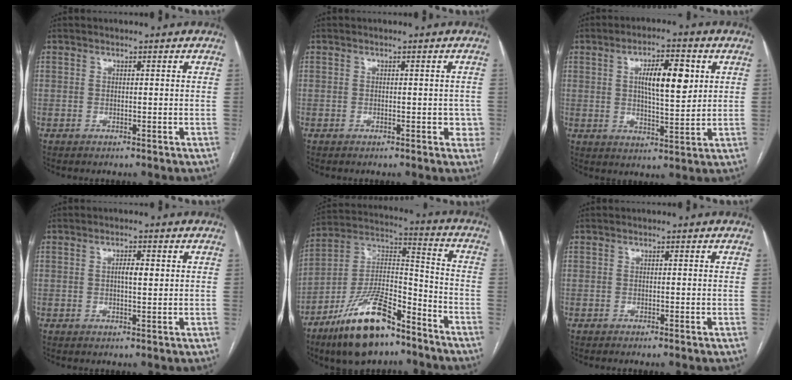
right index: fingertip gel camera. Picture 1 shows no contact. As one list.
[{"total": 2.3, "force": [-0.6, 1.4, 1.7], "torque": [-0.006, 0.006, -0.004]}, {"total": 9.1, "force": [2.5, 2.5, 8.4], "torque": [-0.141, 0.009, 0.043]}, {"total": 2.4, "force": [0.4, 0.5, 2.3], "torque": [-0.040, 0.002, 0.007]}, {"total": 17.7, "force": [-12.1, 5.7, 11.6], "torque": [-0.226, 0.011, -0.215]}, {"total": 0.7, "force": [-0.6, -0.2, 0.4], "torque": [-0.008, 0.002, -0.010]}]